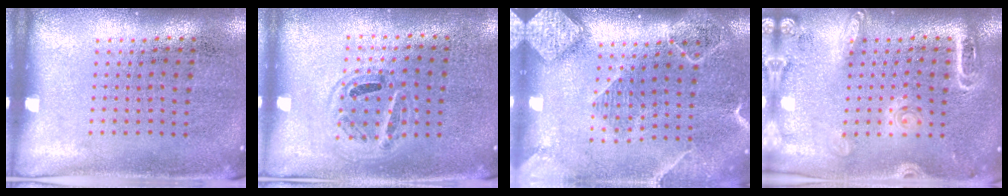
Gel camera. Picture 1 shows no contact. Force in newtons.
{"total": 1.0, "press": 0.9, "slide": 0.3}
{"total": 2.4, "press": 2.0, "slide": 1.2}
{"total": 1.9, "press": 1.7, "slide": 0.9}